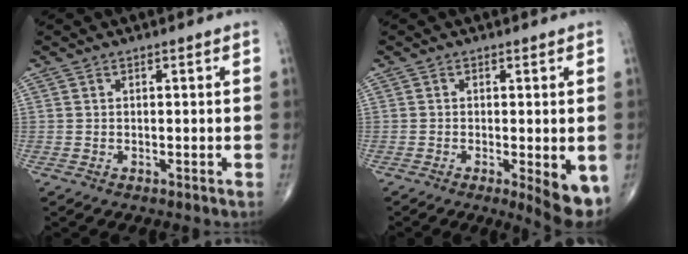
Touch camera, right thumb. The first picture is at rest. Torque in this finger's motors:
{"motor_torque": [0.92, 1.75, 0.08, -0.17, 0.24]}